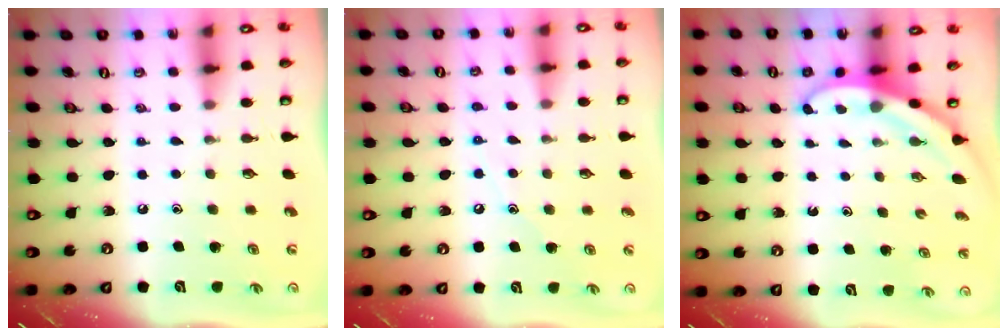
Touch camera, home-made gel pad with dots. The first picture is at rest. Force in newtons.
{"total": 6.0, "press": 6.0, "slide": 0.7}
{"total": 3.0, "press": 3.0, "slide": 0.1}